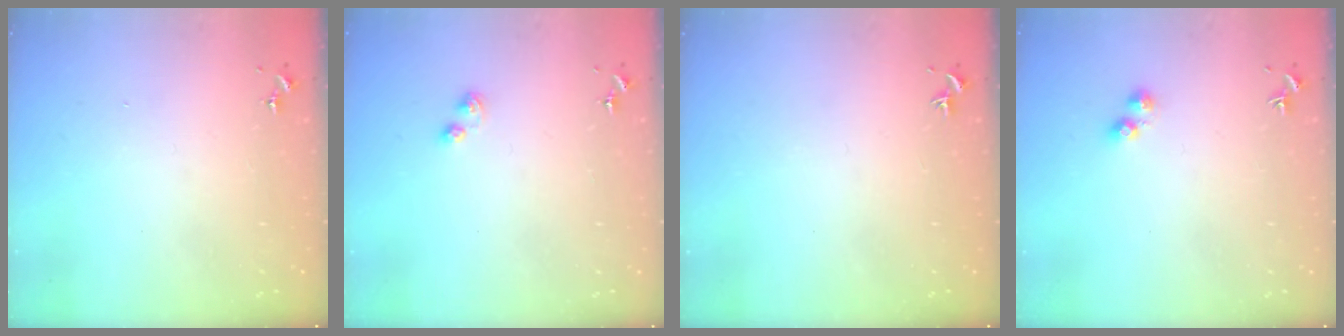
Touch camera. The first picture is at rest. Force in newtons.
{"total": 4.4, "press": 4.3, "slide": 0.8}
{"total": 0.0}
{"total": 2.8, "press": 2.8, "slide": 0.5}